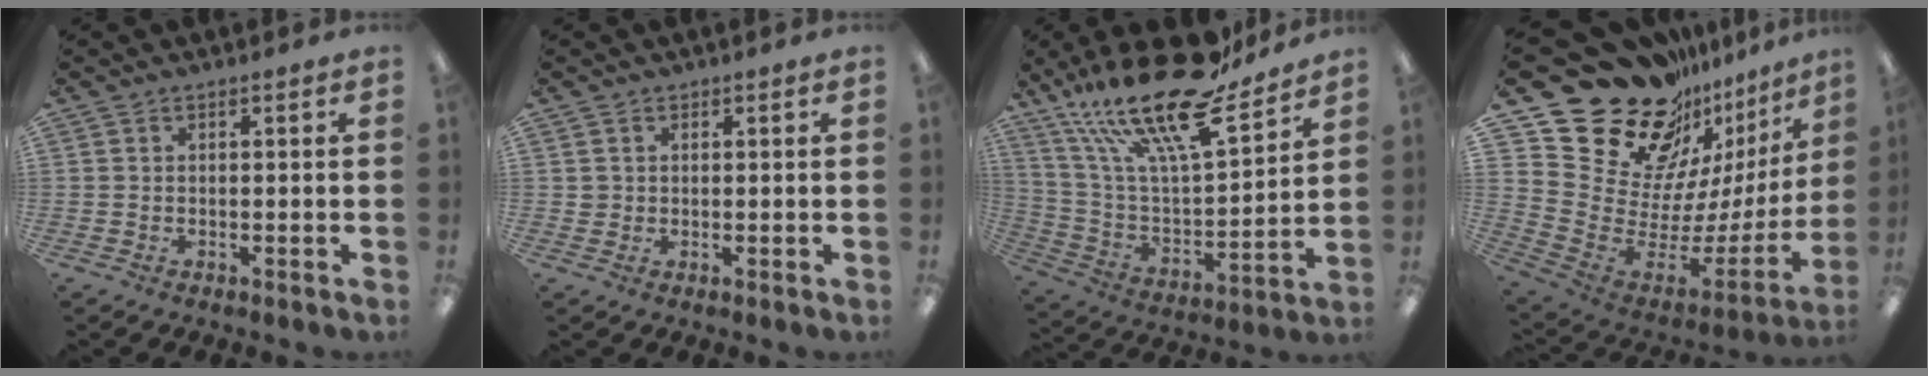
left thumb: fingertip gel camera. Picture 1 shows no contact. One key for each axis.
{"total": 1.6, "fx": 0.6, "fy": 1.5, "fz": -0.1, "tx": 0.000, "ty": 0.004, "tz": 0.010}
{"total": 25.4, "fx": 19.4, "fy": 7.0, "fz": 14.9, "tx": -0.263, "ty": -0.128, "tz": 0.326}
{"total": 26.6, "fx": 19.9, "fy": 13.9, "fz": 10.9, "tx": -0.164, "ty": -0.168, "tz": 0.392}